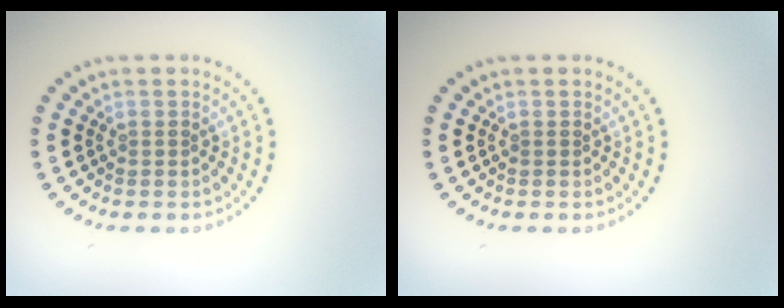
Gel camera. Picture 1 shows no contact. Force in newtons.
{"total": 0.0}